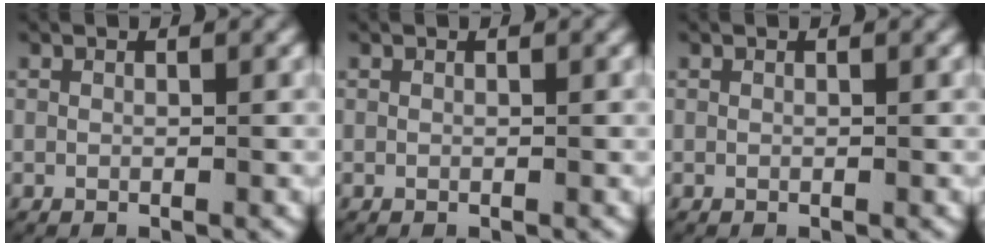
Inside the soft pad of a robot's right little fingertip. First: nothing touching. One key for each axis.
{"total": 0.0}
{"total": 0.0}